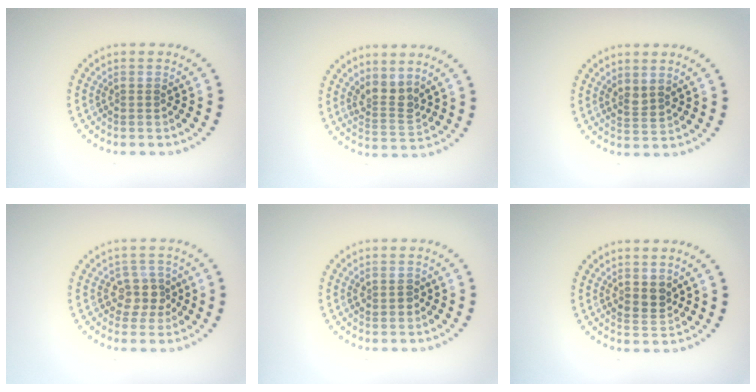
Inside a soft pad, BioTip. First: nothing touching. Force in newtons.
{"total": 2.6, "press": 1.9, "slide": 1.9}
{"total": 1.5, "press": 1.2, "slide": 0.9}
{"total": 2.7, "press": 2.3, "slide": 1.4}
{"total": 1.2, "press": 1.2, "slide": 0.2}
{"total": 1.9, "press": 1.8, "slide": 0.7}